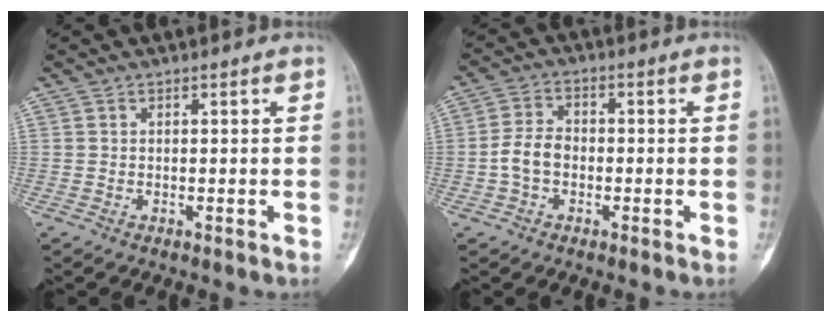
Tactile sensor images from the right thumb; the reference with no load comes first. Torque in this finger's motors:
{"motor_torque": [1.00, 1.06, 0.51, -0.34, 0.03]}